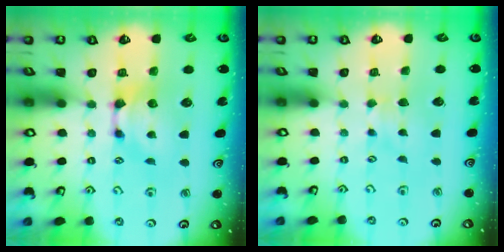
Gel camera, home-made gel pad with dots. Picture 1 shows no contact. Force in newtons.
{"total": 2.5, "press": 2.5, "slide": 0.5}